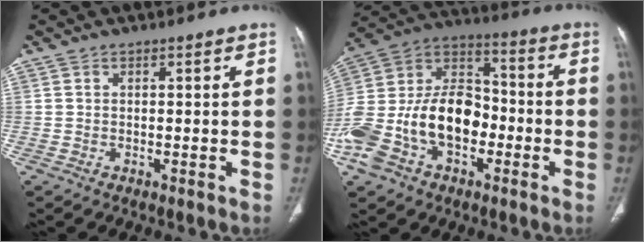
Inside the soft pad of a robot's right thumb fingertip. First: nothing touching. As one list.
[{"total": 23.3, "force": [-6.2, 15.4, 16.4], "torque": [-0.329, 0.058, -0.109]}]